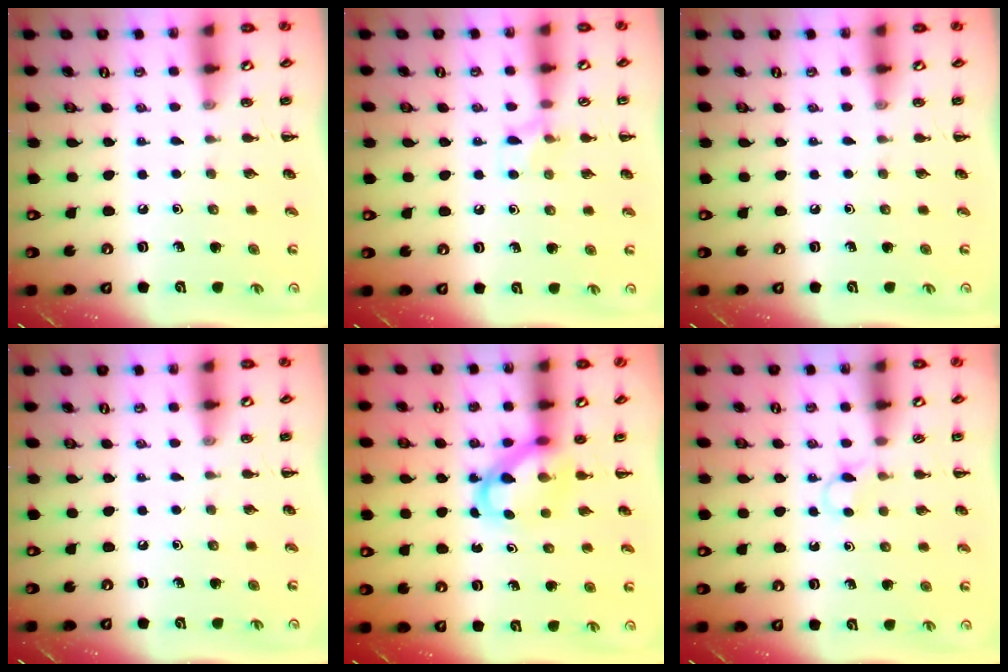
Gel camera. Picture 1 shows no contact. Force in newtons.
{"total": 6.8, "press": 6.4, "slide": 2.4}
{"total": 0.0}
{"total": 0.0}
{"total": 5.2, "press": 5.1, "slide": 1.0}
{"total": 2.8, "press": 2.7, "slide": 0.8}